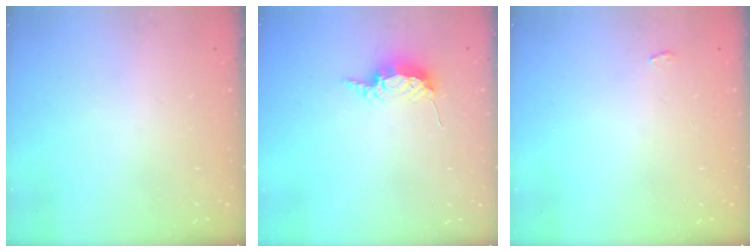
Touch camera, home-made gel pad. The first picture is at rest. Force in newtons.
{"total": 6.4, "press": 6.4, "slide": 0.4}
{"total": 2.2, "press": 2.1, "slide": 0.3}